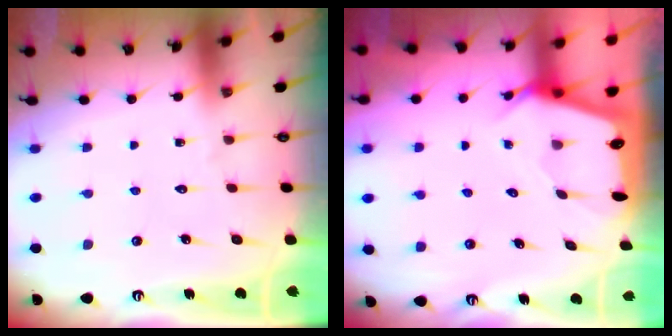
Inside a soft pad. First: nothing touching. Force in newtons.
{"total": 2.4, "press": 2.4, "slide": 0.2}